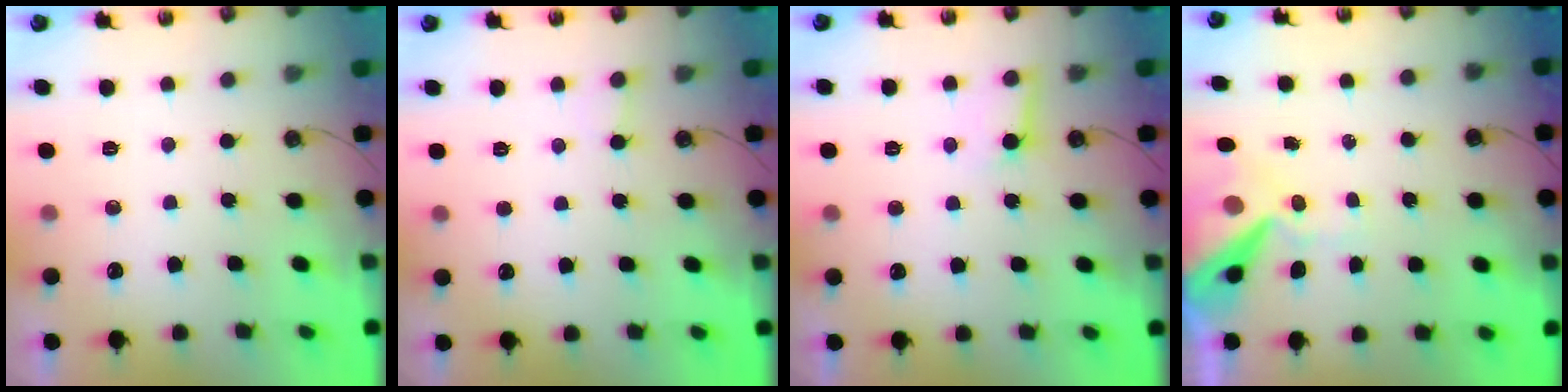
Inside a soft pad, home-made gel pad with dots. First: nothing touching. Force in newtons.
{"total": 2.0, "press": 2.0, "slide": 0.1}
{"total": 6.3, "press": 6.3, "slide": 0.7}
{"total": 13.1, "press": 13.0, "slide": 1.7}